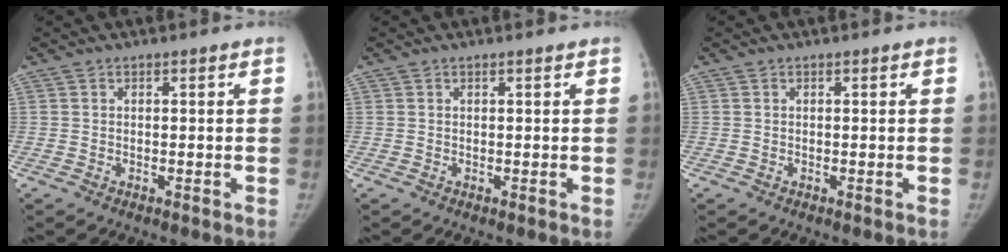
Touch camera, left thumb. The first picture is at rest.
{"total": 0.5, "force": [0.4, 0.1, 0.3], "torque": [-0.007, -0.001, 0.006]}
{"total": 0.0}